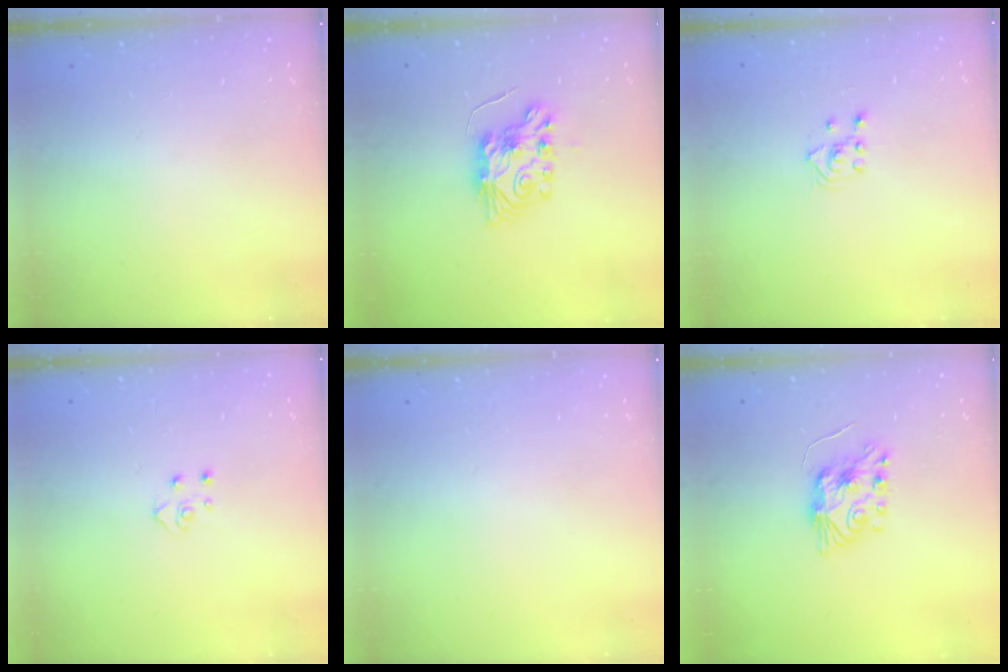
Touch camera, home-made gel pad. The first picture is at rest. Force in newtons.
{"total": 9.1, "press": 9.0, "slide": 0.8}
{"total": 3.1, "press": 3.0, "slide": 0.8}
{"total": 3.9, "press": 3.9, "slide": 0.4}
{"total": 0.0}
{"total": 8.7, "press": 8.6, "slide": 0.6}